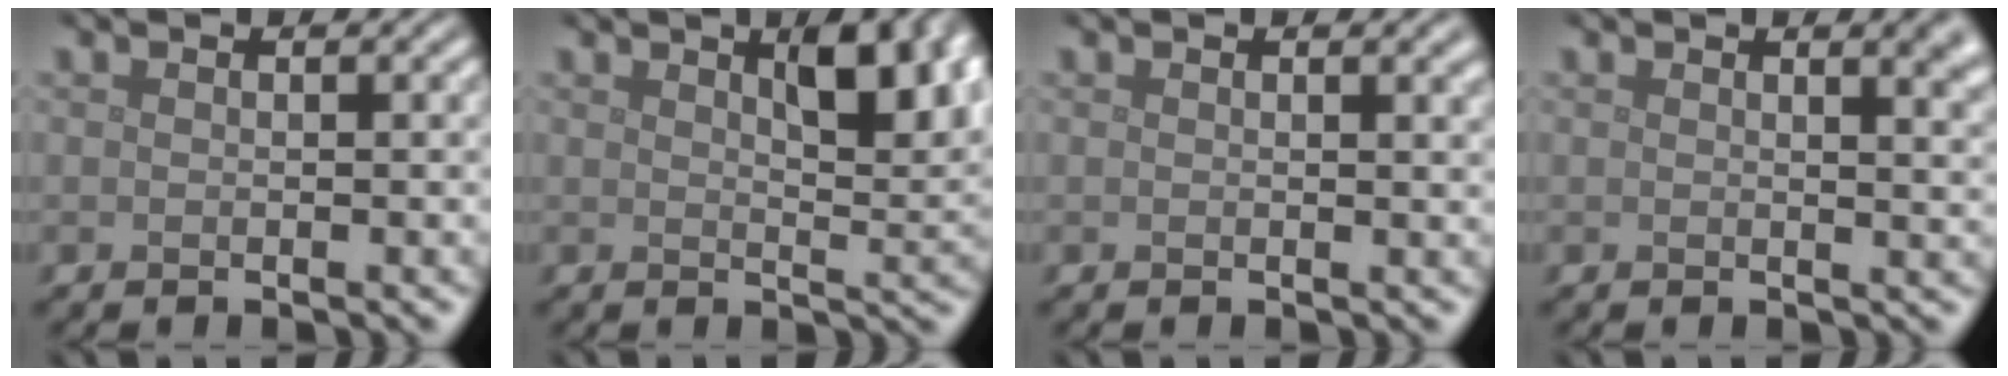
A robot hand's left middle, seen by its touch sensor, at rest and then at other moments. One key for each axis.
{"total": 5.7, "fx": 2.5, "fy": 2.0, "fz": 4.7, "tx": -0.063, "ty": 0.001, "tz": 0.040}
{"total": 1.5, "fx": 0.8, "fy": 0.5, "fz": 1.1, "tx": -0.005, "ty": 0.004, "tz": 0.010}
{"total": 3.9, "fx": 2.0, "fy": 1.6, "fz": 3.0, "tx": -0.013, "ty": 0.009, "tz": 0.022}